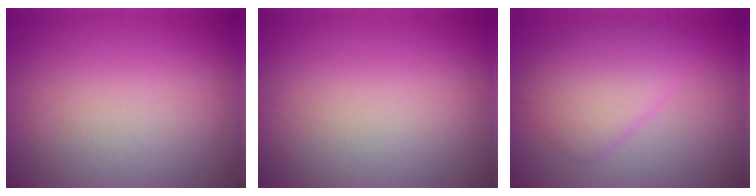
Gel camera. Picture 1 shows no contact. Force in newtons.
{"total": 0.0}
{"total": 4.6, "press": 4.6, "slide": 0.2}